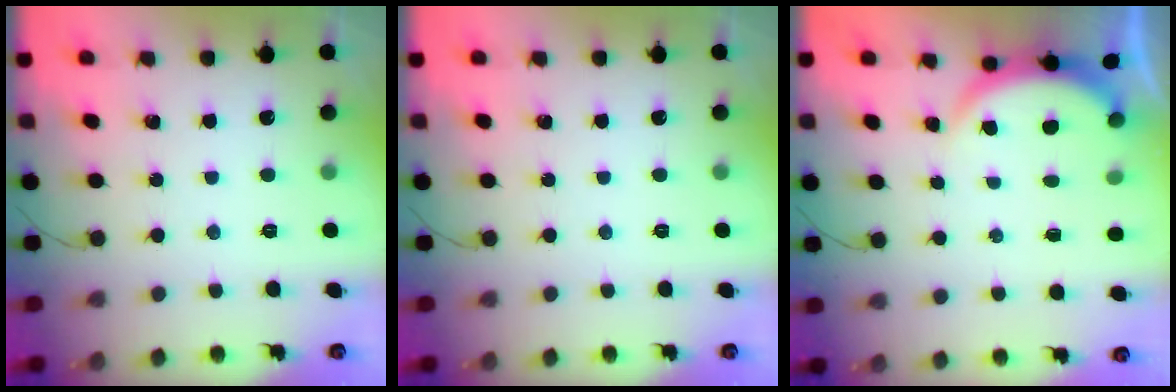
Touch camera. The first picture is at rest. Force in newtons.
{"total": 0.0}
{"total": 3.3, "press": 3.2, "slide": 0.5}